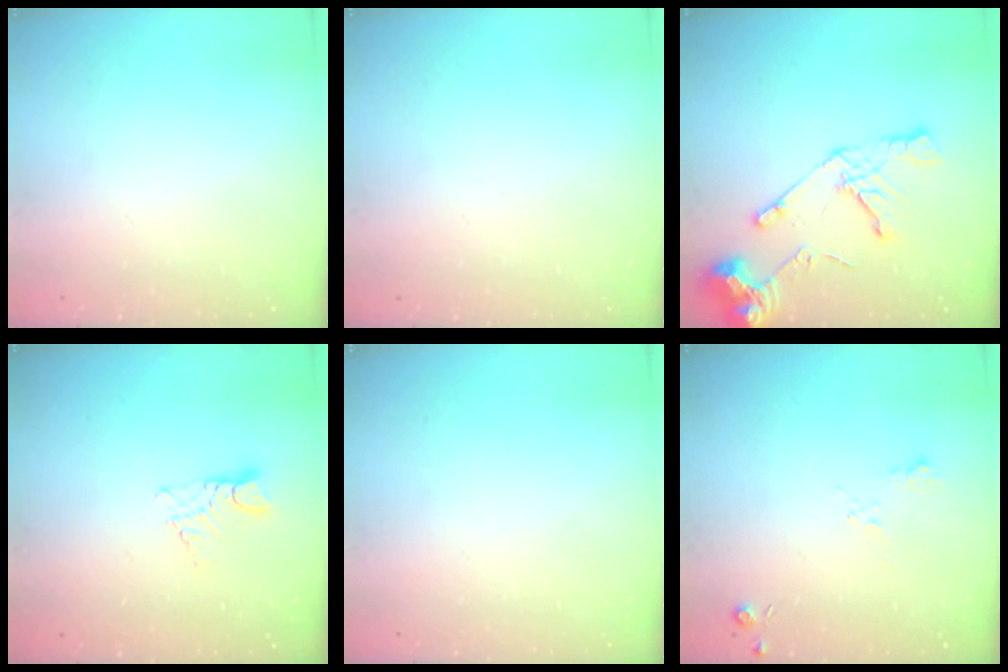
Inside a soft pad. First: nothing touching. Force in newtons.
{"total": 0.0}
{"total": 13.9, "press": 13.8, "slide": 1.6}
{"total": 4.3, "press": 4.2, "slide": 0.3}
{"total": 0.0}
{"total": 5.1, "press": 5.0, "slide": 0.7}